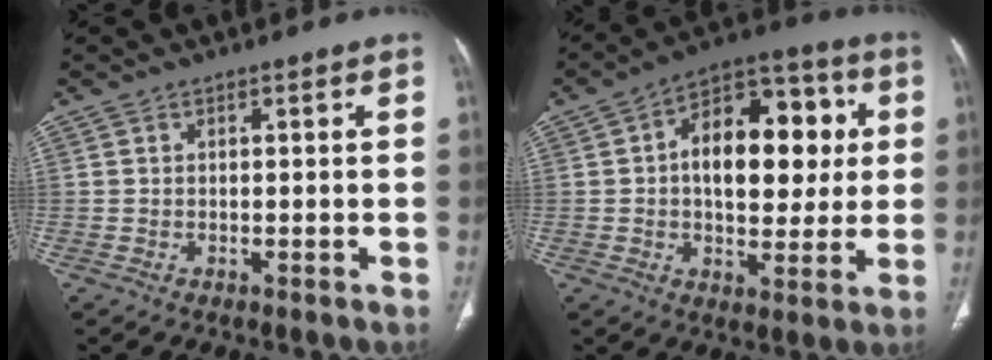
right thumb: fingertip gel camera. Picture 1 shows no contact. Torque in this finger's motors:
{"motor_torque": [-0.84, 1.46, 0.05, 0.35, 0.30]}